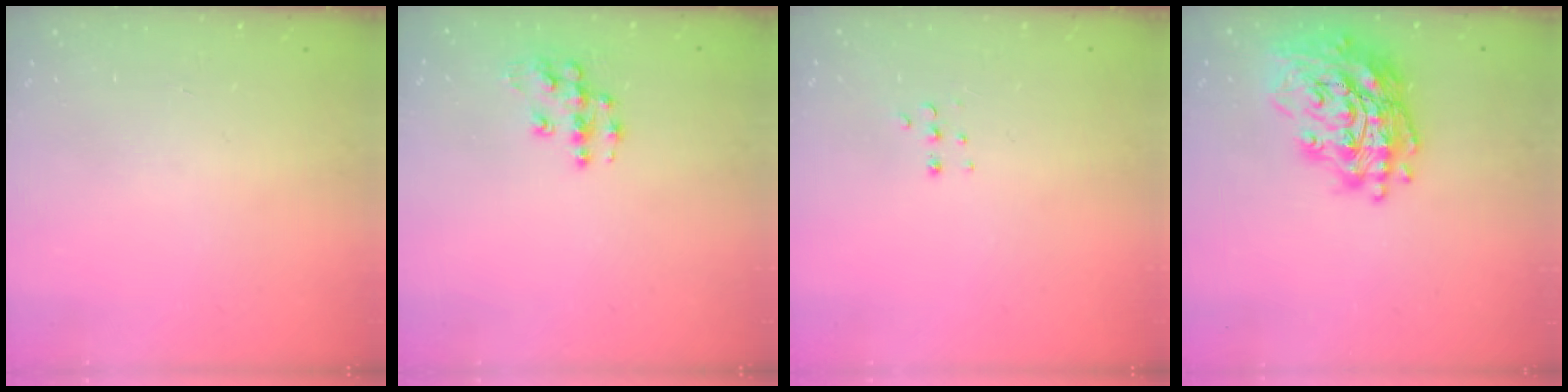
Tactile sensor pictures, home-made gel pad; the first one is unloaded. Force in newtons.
{"total": 9.2, "press": 9.2, "slide": 0.5}
{"total": 3.8, "press": 3.7, "slide": 0.9}
{"total": 19.7, "press": 19.5, "slide": 2.7}